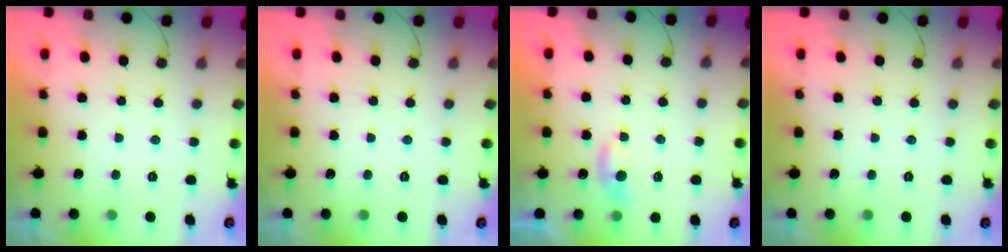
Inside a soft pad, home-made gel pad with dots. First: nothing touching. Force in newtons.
{"total": 0.0}
{"total": 5.3, "press": 5.2, "slide": 0.6}
{"total": 0.0}